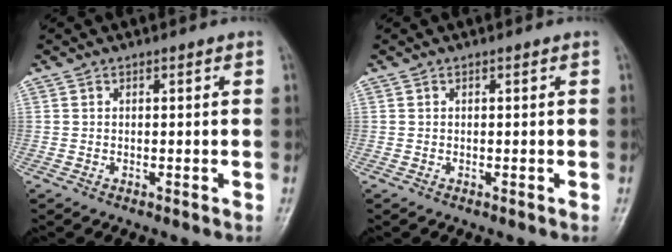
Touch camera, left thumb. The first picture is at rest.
{"total": 0.0}